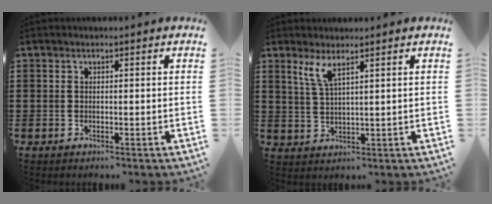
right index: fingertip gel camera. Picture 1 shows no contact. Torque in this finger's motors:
{"motor_torque": [0.48, 0.14, 0.13, 0.09]}